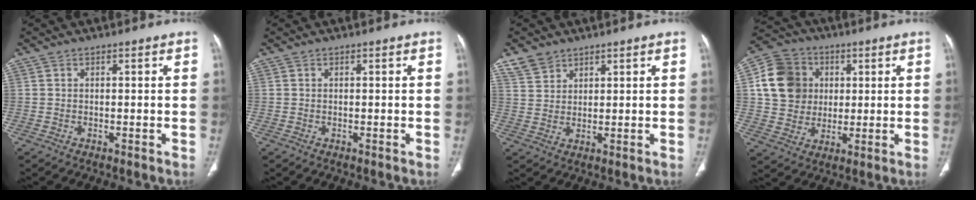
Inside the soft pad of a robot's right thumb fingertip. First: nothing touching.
{"total": 0.0}
{"total": 4.1, "force": [3.2, 2.4, 0.9], "torque": [-0.007, -0.011, 0.068]}
{"total": 13.4, "force": [2.5, 12.0, 5.5], "torque": [-0.087, 0.008, 0.045]}